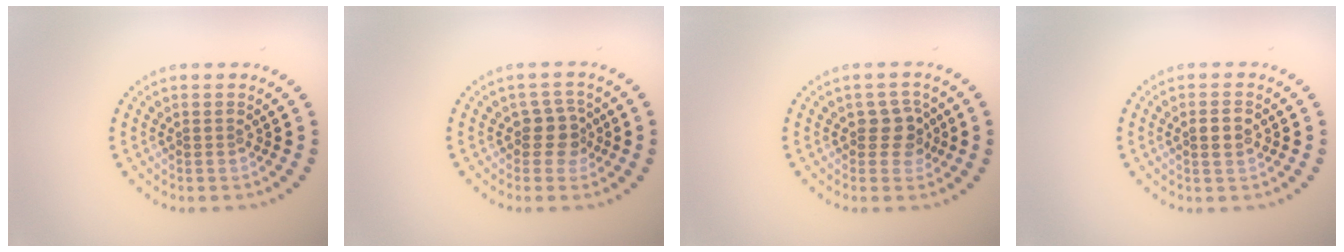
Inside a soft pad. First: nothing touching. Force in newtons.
{"total": 2.3, "press": 1.8, "slide": 1.4}
{"total": 2.4, "press": 2.1, "slide": 1.0}
{"total": 1.9, "press": 1.8, "slide": 0.3}